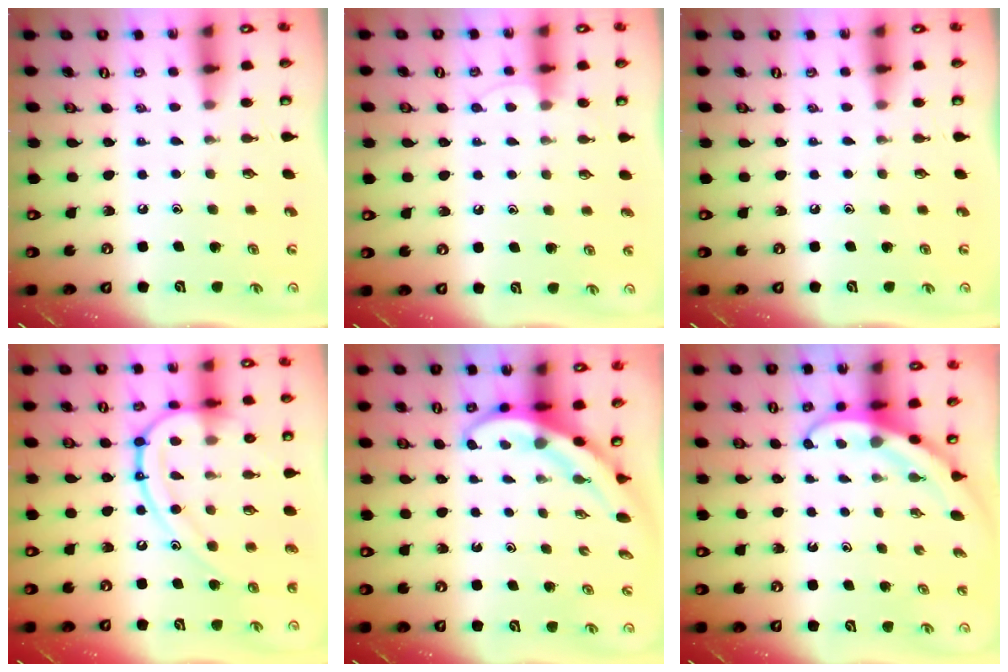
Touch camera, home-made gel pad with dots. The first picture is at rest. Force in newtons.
{"total": 4.9, "press": 4.8, "slide": 0.5}
{"total": 0.0}
{"total": 15.6, "press": 15.6, "slide": 0.9}
{"total": 3.8, "press": 3.8, "slide": 0.6}
{"total": 3.7, "press": 3.7, "slide": 0.3}